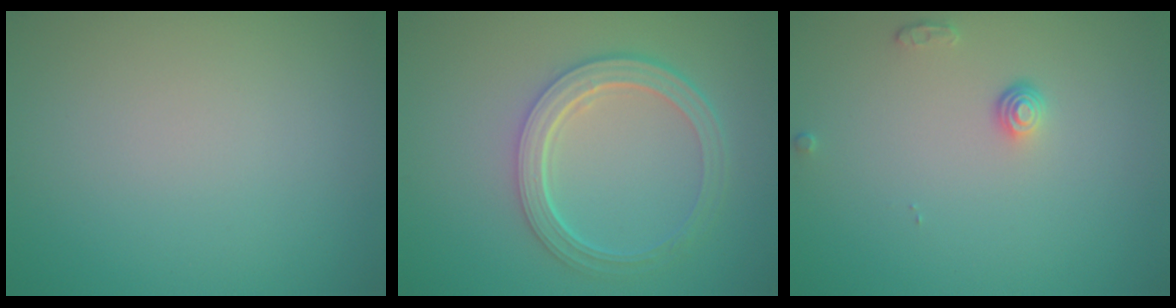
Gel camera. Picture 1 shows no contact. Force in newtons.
{"total": 4.8, "press": 3.5, "slide": 3.2}
{"total": 1.1, "press": 0.8, "slide": 0.8}